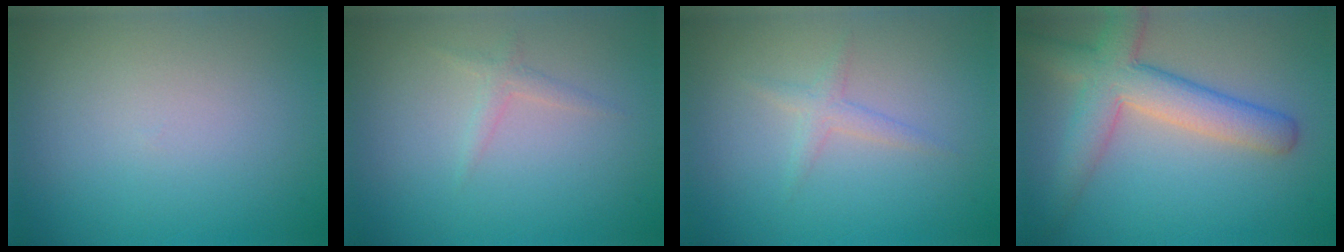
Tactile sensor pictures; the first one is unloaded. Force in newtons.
{"total": 1.1, "press": 1.1, "slide": 0.0}
{"total": 1.3, "press": 1.3, "slide": 0.1}
{"total": 6.1, "press": 6.1, "slide": 0.3}